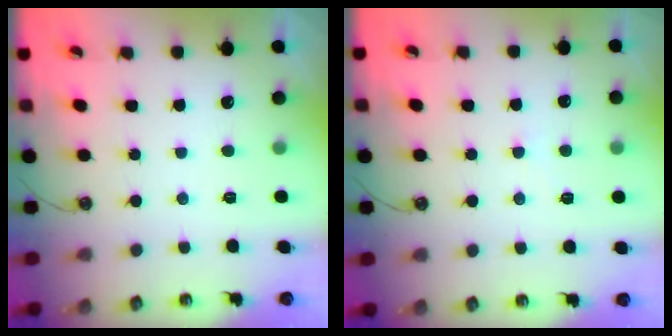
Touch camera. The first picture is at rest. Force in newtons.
{"total": 2.9, "press": 2.9, "slide": 0.4}